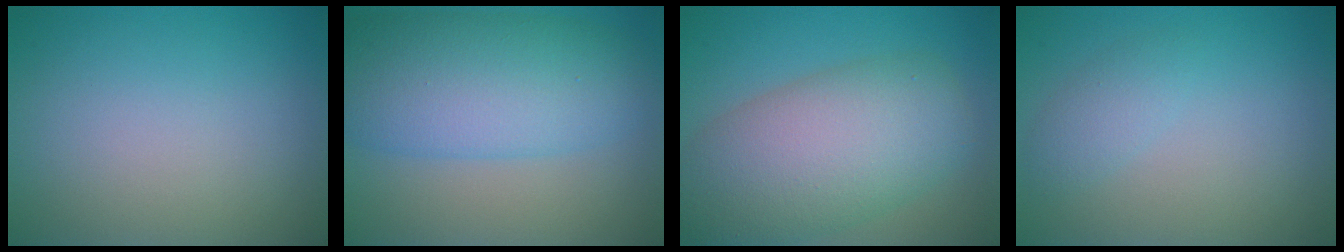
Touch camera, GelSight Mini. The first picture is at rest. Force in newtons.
{"total": 8.9, "press": 8.9, "slide": 0.1}
{"total": 9.7, "press": 9.7, "slide": 0.8}
{"total": 1.6, "press": 1.6, "slide": 0.0}